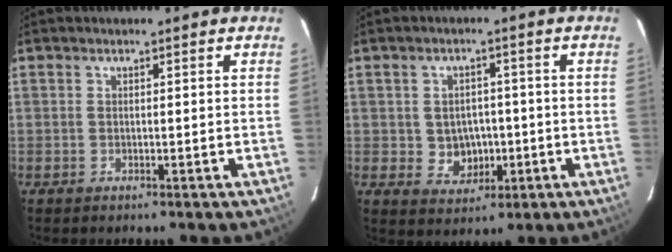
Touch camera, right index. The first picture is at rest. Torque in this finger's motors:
{"motor_torque": [0.08, -0.02, 0.05, 0.00]}